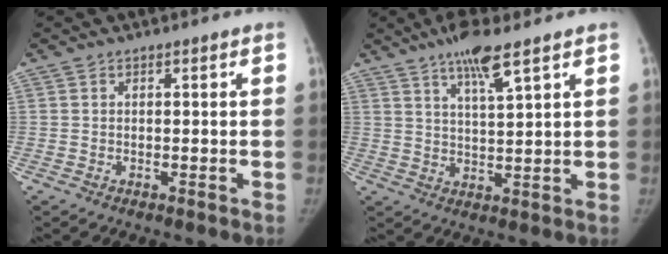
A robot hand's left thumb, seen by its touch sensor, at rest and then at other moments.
{"total": 7.6, "force": [5.0, 1.1, 5.7], "torque": [-0.102, -0.025, 0.091]}